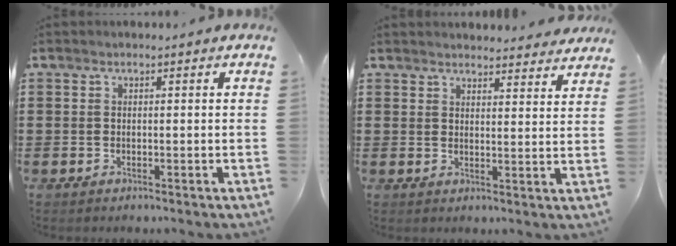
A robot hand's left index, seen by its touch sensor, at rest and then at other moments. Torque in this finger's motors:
{"motor_torque": [2.14, 0.00, 0.32, 0.03]}